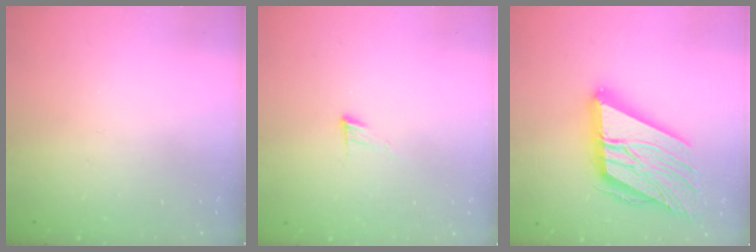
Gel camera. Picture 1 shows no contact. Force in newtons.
{"total": 5.2, "press": 5.2, "slide": 0.5}
{"total": 23.2, "press": 23.0, "slide": 2.7}